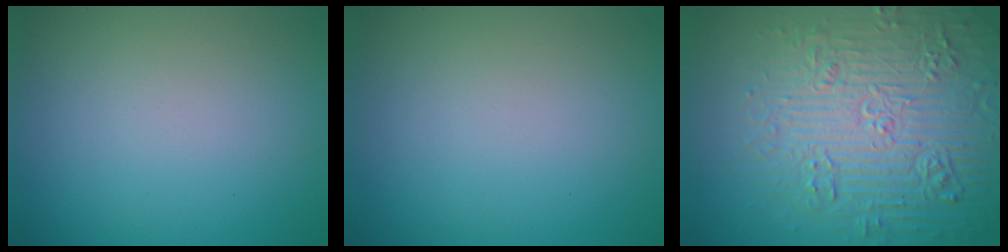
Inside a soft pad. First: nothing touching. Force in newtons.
{"total": 0.0}
{"total": 8.1, "press": 7.8, "slide": 1.9}